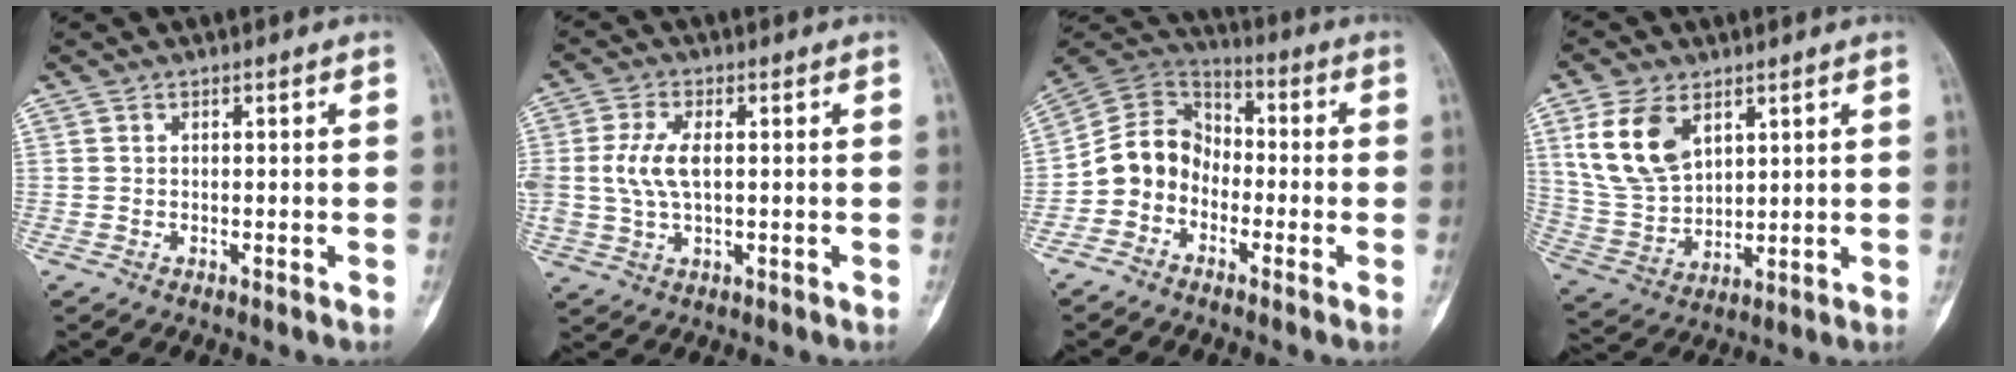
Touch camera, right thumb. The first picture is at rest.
{"total": 7.0, "force": [0.7, 3.6, 5.9], "torque": [-0.135, 0.003, 0.015]}
{"total": 10.2, "force": [-3.3, 8.6, 4.3], "torque": [-0.054, 0.058, -0.080]}
{"total": 12.6, "force": [5.7, 7.7, 8.2], "torque": [-0.149, -0.019, 0.126]}